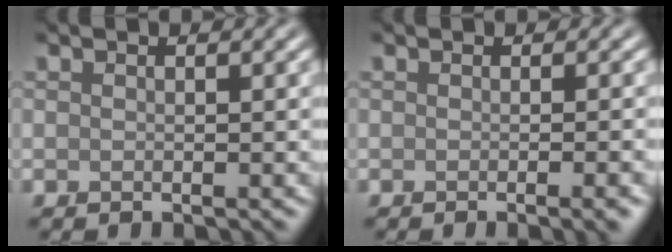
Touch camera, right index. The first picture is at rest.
{"total": 2.9, "force": [-0.8, 1.0, 2.7], "torque": [-0.014, -0.001, -0.010]}